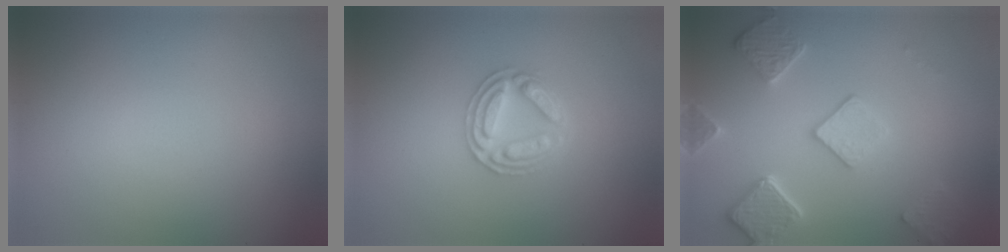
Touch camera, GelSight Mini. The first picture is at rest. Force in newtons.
{"total": 3.7, "press": 3.6, "slide": 0.6}
{"total": 4.9, "press": 3.9, "slide": 3.0}